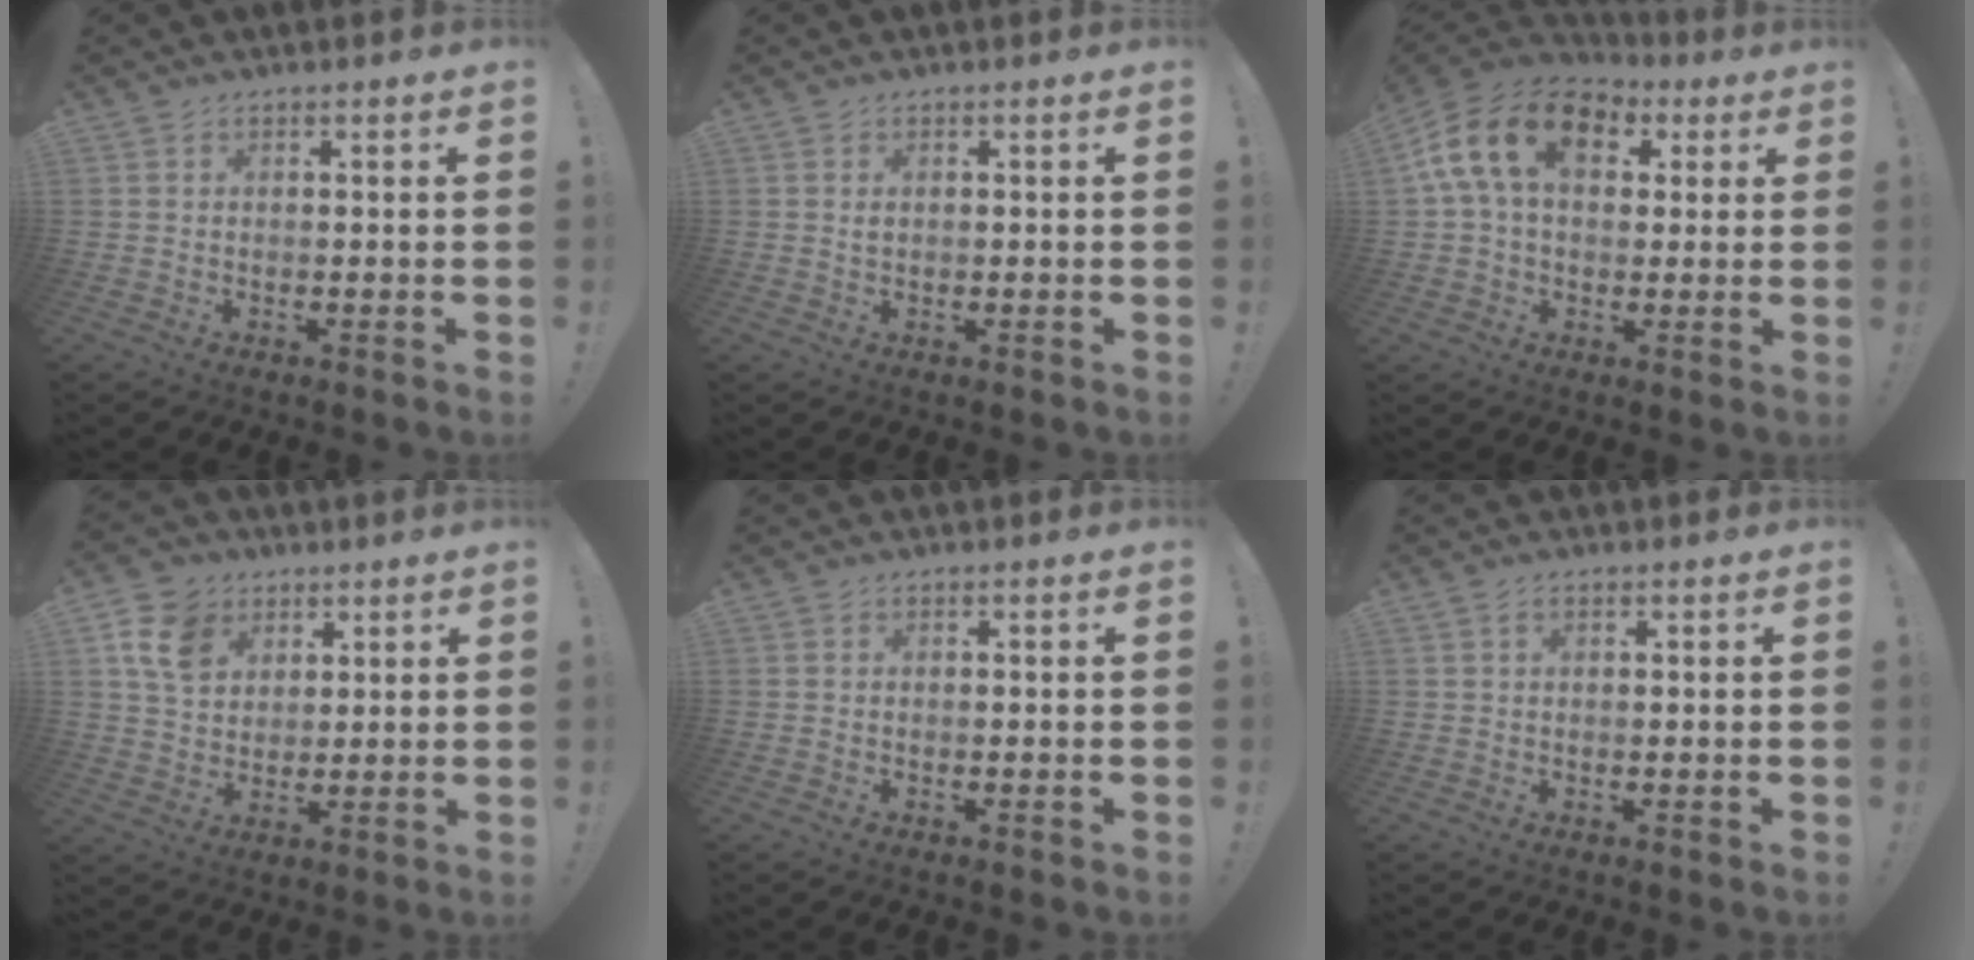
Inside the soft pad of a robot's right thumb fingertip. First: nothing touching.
{"total": 0.7, "force": [0.2, 0.5, 0.5], "torque": [-0.005, -0.001, 0.003]}
{"total": 17.4, "force": [5.4, 11.2, 12.1], "torque": [-0.216, 0.003, 0.097]}
{"total": 10.9, "force": [5.4, 8.2, 4.7], "torque": [-0.068, -0.021, 0.107]}
{"total": 0.0}
{"total": 1.1, "force": [0.5, 0.4, 0.9], "torque": [-0.022, 0.005, 0.009]}